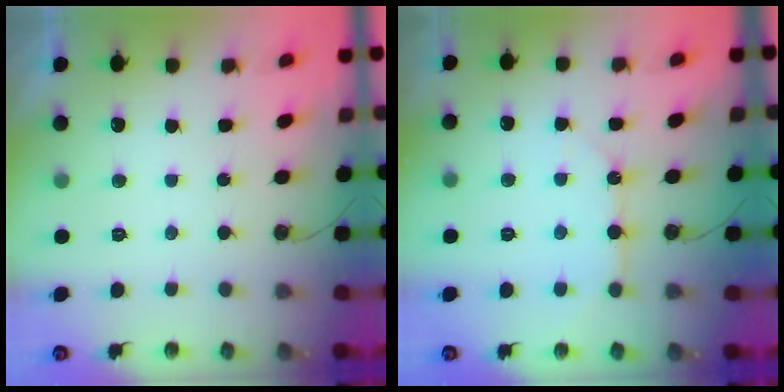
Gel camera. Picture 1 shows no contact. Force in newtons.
{"total": 8.9, "press": 8.9, "slide": 0.8}